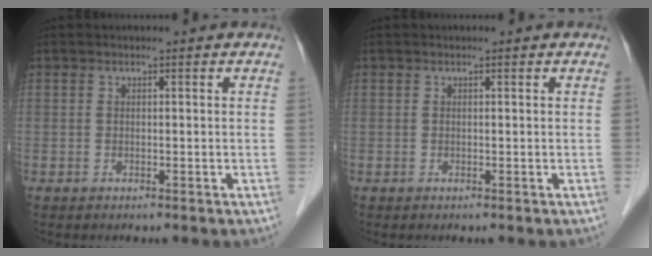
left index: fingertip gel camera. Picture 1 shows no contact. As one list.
[{"total": 0.0}]